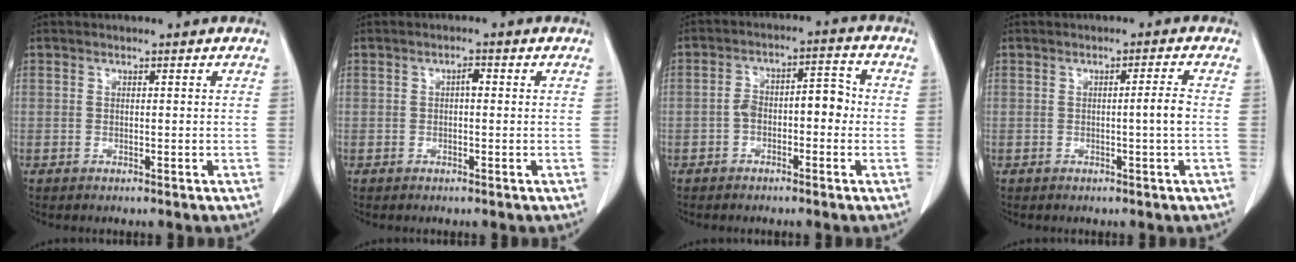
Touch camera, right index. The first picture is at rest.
{"total": 1.3, "force": [0.1, 0.5, 1.2], "torque": [-0.018, 0.004, 0.000]}
{"total": 6.0, "force": [-1.0, 2.9, 5.2], "torque": [-0.083, 0.040, -0.016]}
{"total": 2.4, "force": [-0.4, -0.6, 2.2], "torque": [-0.032, -0.001, -0.007]}